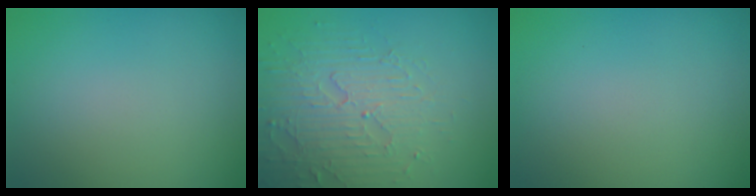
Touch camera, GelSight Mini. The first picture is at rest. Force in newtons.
{"total": 4.2, "press": 4.2, "slide": 0.6}
{"total": 0.0}